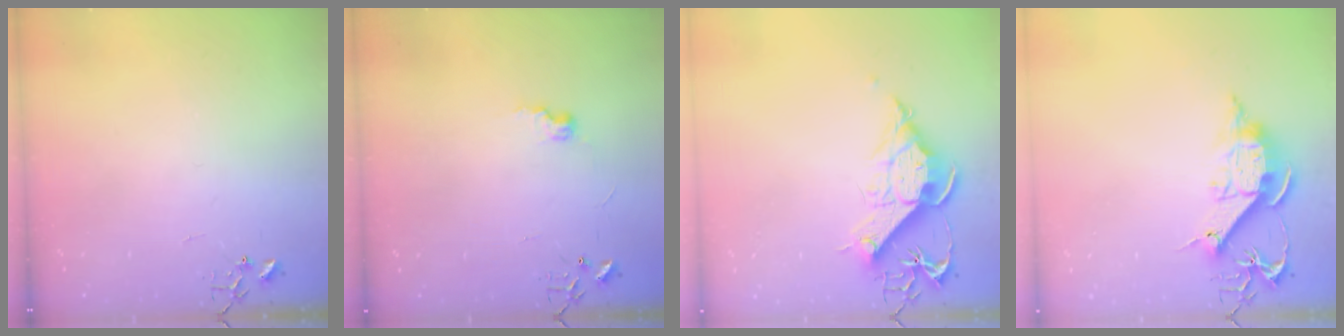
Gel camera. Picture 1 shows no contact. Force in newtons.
{"total": 7.0, "press": 7.0, "slide": 0.6}
{"total": 13.2, "press": 13.1, "slide": 1.6}
{"total": 12.5, "press": 12.5, "slide": 0.2}